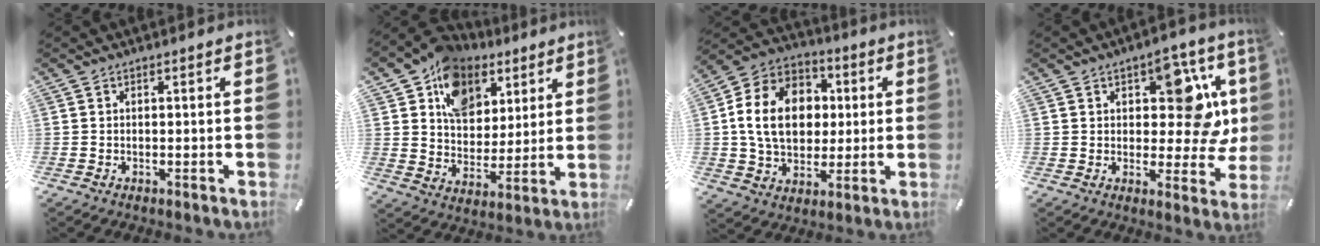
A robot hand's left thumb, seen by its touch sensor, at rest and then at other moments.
{"total": 12.3, "force": [6.5, 9.5, 4.1], "torque": [-0.084, -0.041, 0.122]}
{"total": 16.1, "force": [1.4, 13.0, 9.4], "torque": [-0.202, 0.014, 0.028]}
{"total": 15.0, "force": [4.6, 8.4, 11.6], "torque": [-0.135, -0.028, 0.079]}